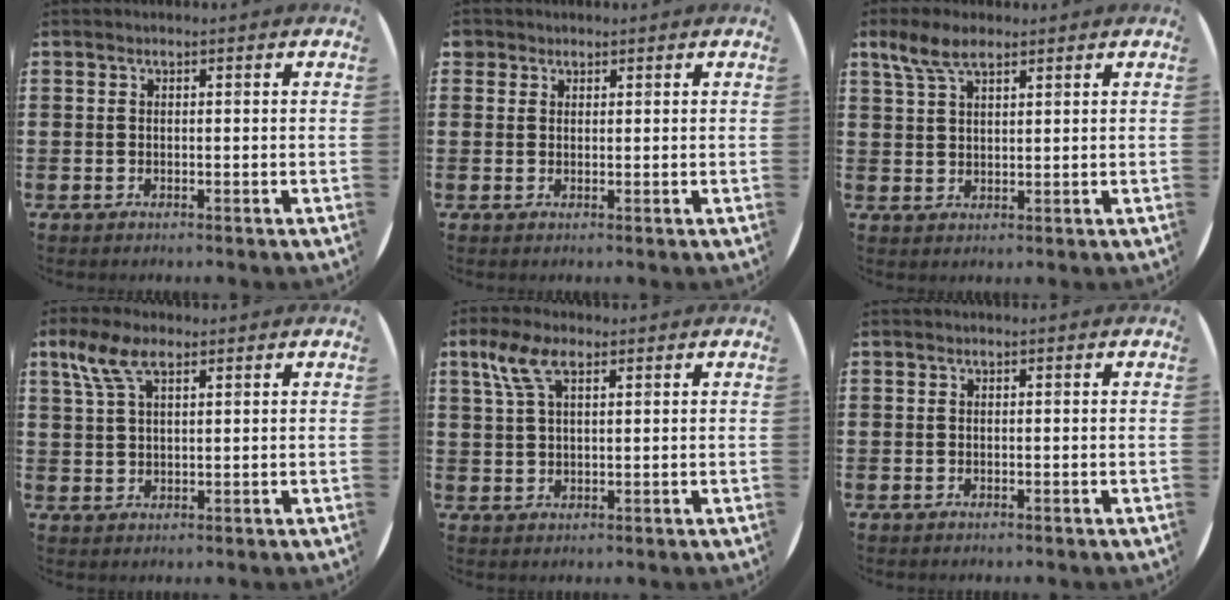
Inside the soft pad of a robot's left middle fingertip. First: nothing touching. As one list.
[{"total": 1.3, "force": [1.0, 0.7, 0.0], "torque": [0.005, -0.001, 0.020]}, {"total": 5.2, "force": [3.6, 2.1, 3.1], "torque": [-0.061, -0.003, 0.066]}, {"total": 5.7, "force": [3.2, 2.3, 4.1], "torque": [-0.090, 0.008, 0.058]}, {"total": 5.5, "force": [3.0, 2.2, 4.0], "torque": [-0.089, 0.008, 0.053]}, {"total": 0.0}]